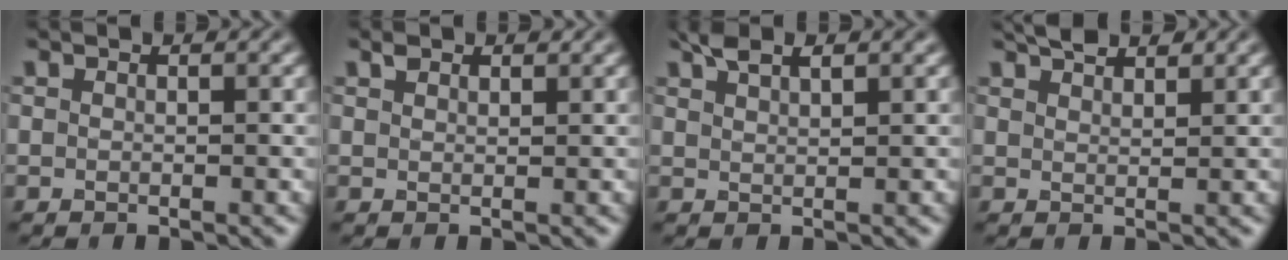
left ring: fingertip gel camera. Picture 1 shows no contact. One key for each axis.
{"total": 1.1, "fx": 0.9, "fy": 0.5, "fz": 0.4, "tx": -0.008, "ty": 0.003, "tz": 0.017}
{"total": 2.7, "fx": 1.9, "fy": 0.7, "fz": 1.8, "tx": -0.027, "ty": 0.007, "tz": 0.036}
{"total": 2.6, "fx": 2.3, "fy": 0.6, "fz": 1.0, "tx": -0.012, "ty": 0.007, "tz": 0.040}